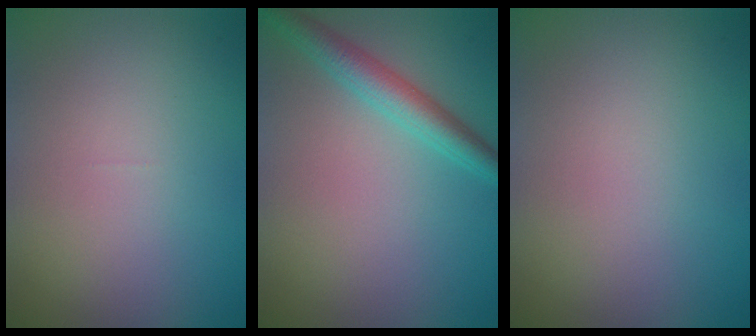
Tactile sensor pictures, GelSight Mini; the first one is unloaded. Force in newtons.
{"total": 3.2, "press": 3.2, "slide": 0.1}
{"total": 0.0}